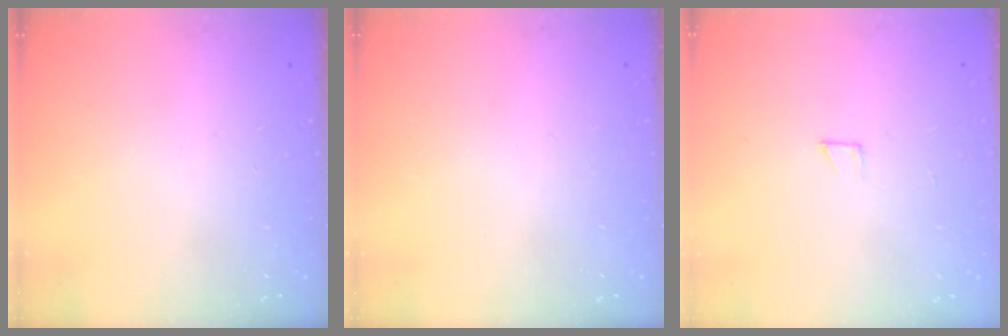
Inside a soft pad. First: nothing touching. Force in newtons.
{"total": 0.0}
{"total": 2.1, "press": 2.1, "slide": 0.1}